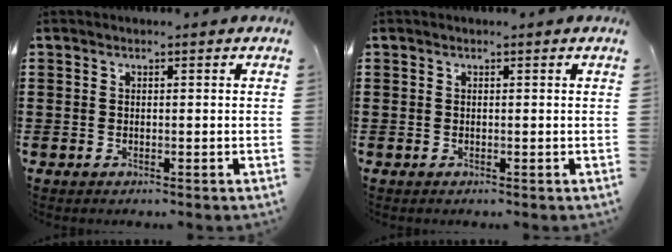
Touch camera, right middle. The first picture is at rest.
{"total": 0.0}